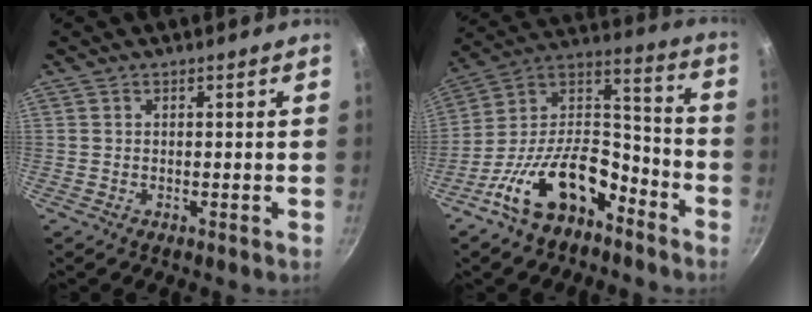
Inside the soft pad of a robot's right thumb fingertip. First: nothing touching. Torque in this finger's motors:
{"motor_torque": [0.69, 0.61, 1.09, -1.70, 0.40]}